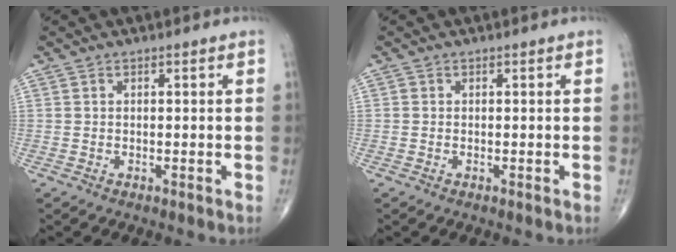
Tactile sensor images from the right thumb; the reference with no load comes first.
{"total": 0.0}